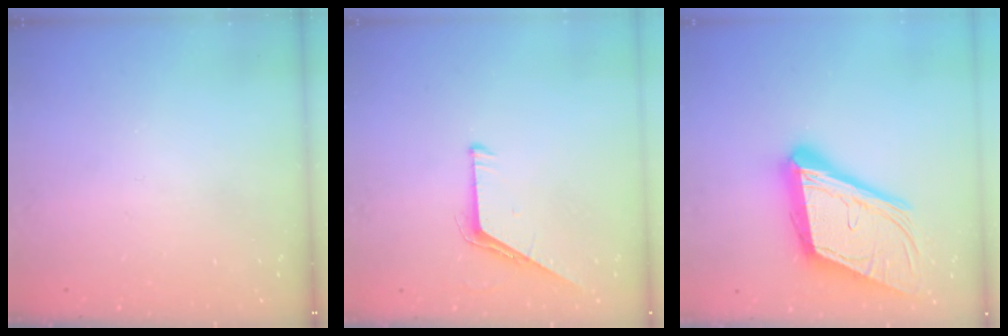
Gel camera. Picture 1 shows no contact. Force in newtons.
{"total": 5.3, "press": 5.3, "slide": 0.5}
{"total": 24.2, "press": 23.8, "slide": 4.4}